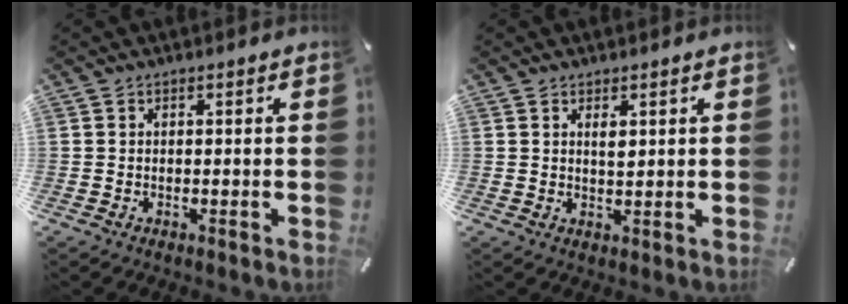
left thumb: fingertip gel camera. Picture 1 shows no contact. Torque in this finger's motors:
{"motor_torque": [0.07, 0.33, 0.29, -0.32, 0.13]}